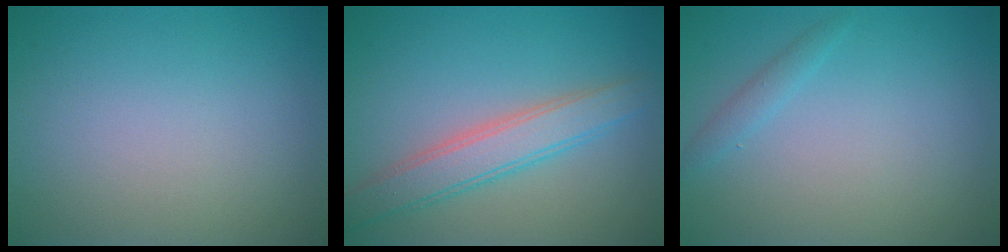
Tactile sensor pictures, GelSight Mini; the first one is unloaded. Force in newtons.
{"total": 3.9, "press": 3.9, "slide": 0.1}
{"total": 1.1, "press": 1.1, "slide": 0.1}